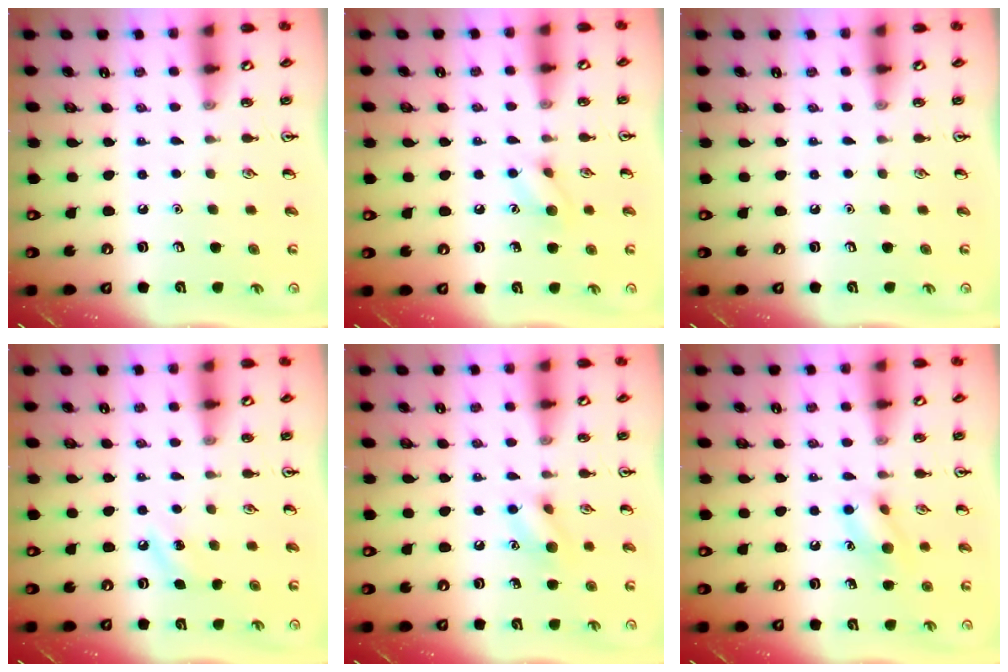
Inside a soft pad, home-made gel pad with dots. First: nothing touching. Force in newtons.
{"total": 6.4, "press": 6.4, "slide": 0.9}
{"total": 0.0}
{"total": 5.3, "press": 5.0, "slide": 1.8}
{"total": 8.5, "press": 8.4, "slide": 1.0}
{"total": 9.5, "press": 9.5, "slide": 0.8}